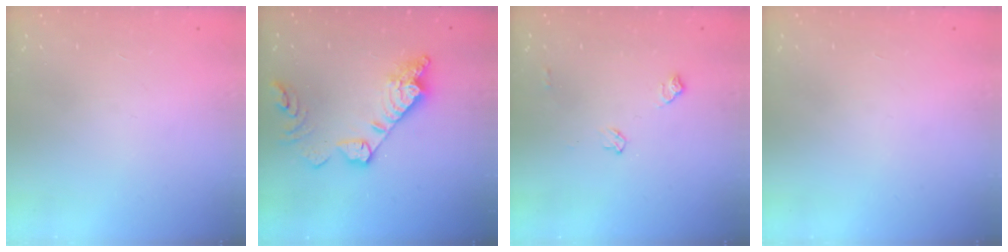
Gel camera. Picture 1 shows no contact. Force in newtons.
{"total": 15.8, "press": 15.7, "slide": 1.4}
{"total": 6.4, "press": 6.3, "slide": 0.9}
{"total": 0.0}